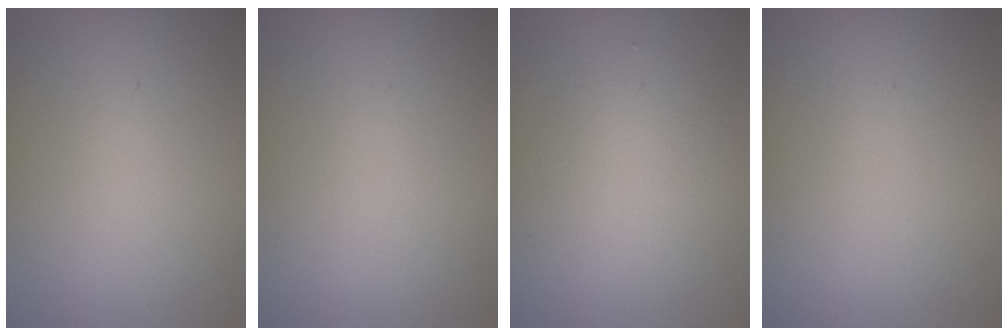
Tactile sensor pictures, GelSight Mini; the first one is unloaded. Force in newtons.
{"total": 0.0}
{"total": 2.9, "press": 2.9, "slide": 0.2}
{"total": 0.0}